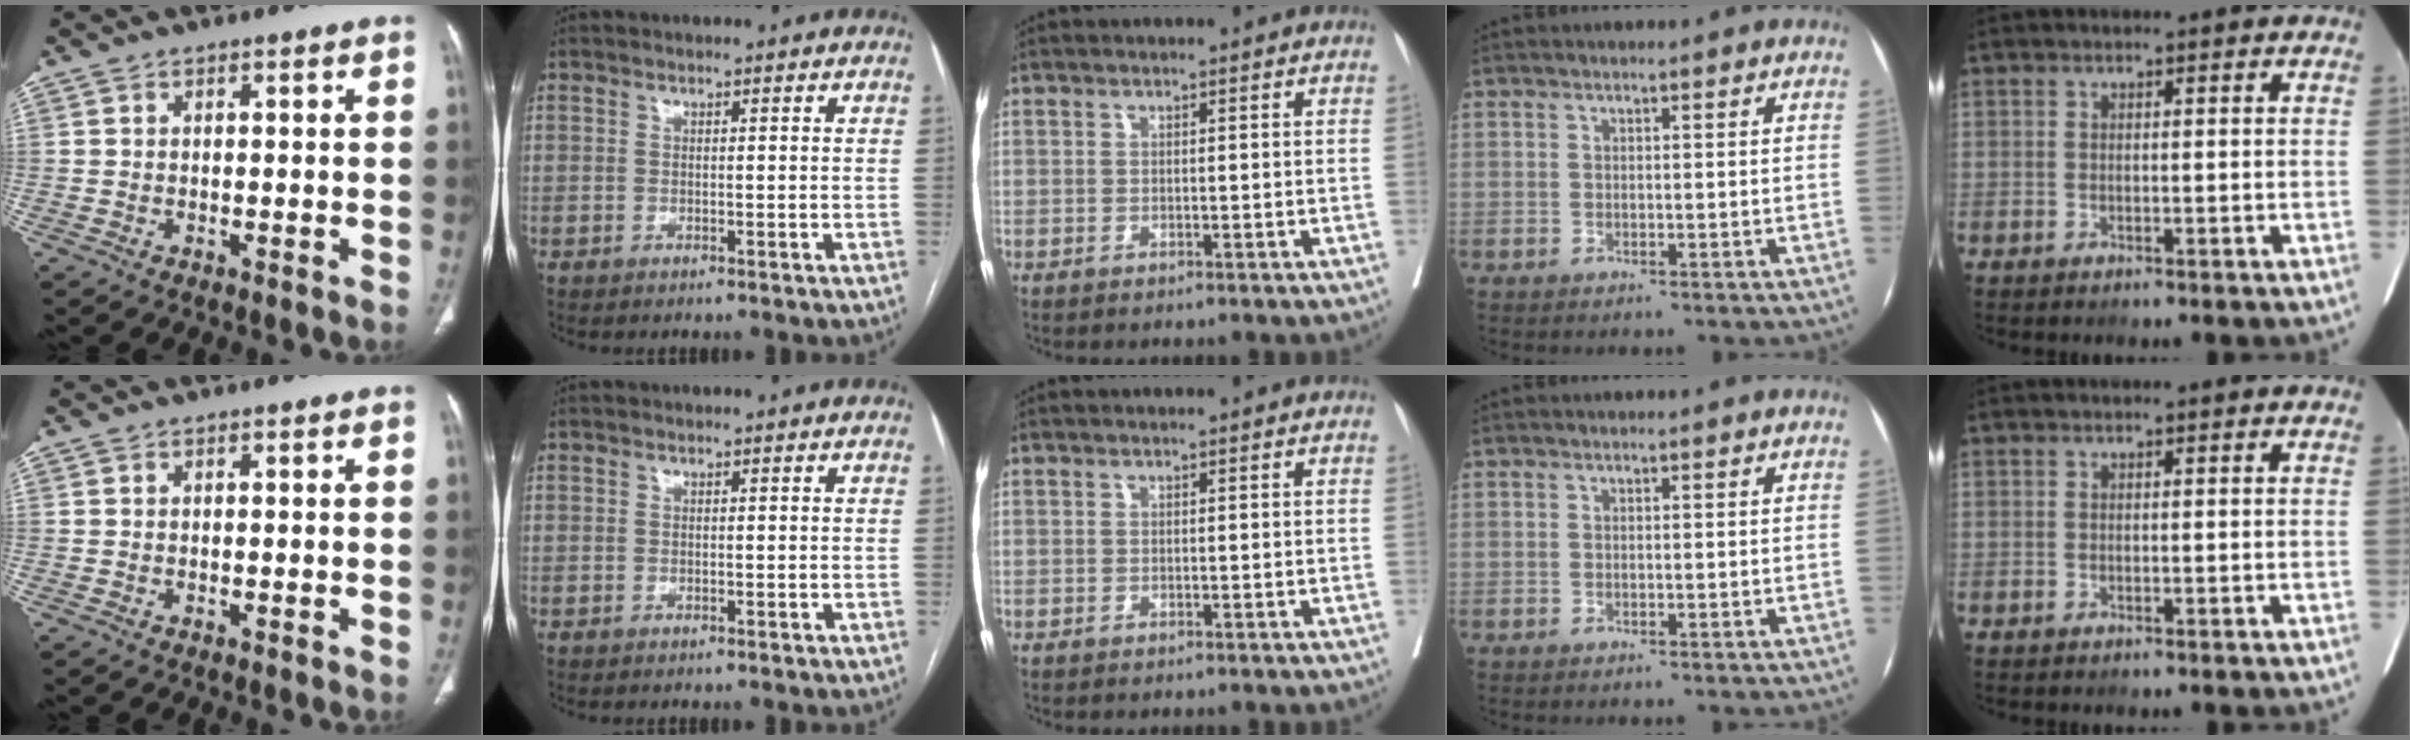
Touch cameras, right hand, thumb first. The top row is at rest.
{}